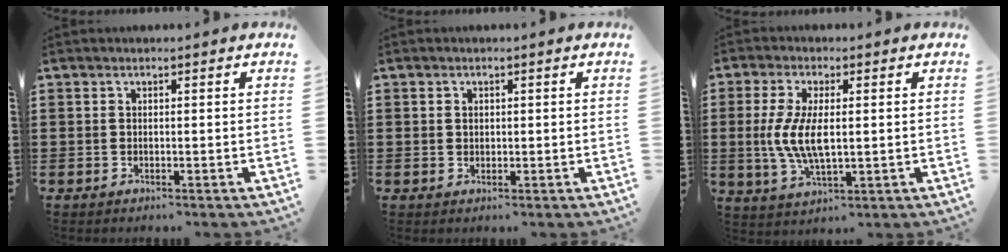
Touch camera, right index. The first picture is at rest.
{"total": 0.9, "force": [0.4, 0.8, 0.3], "torque": [-0.008, 0.002, 0.009]}
{"total": 7.4, "force": [0.0, 2.9, 6.8], "torque": [-0.154, -0.004, -0.006]}